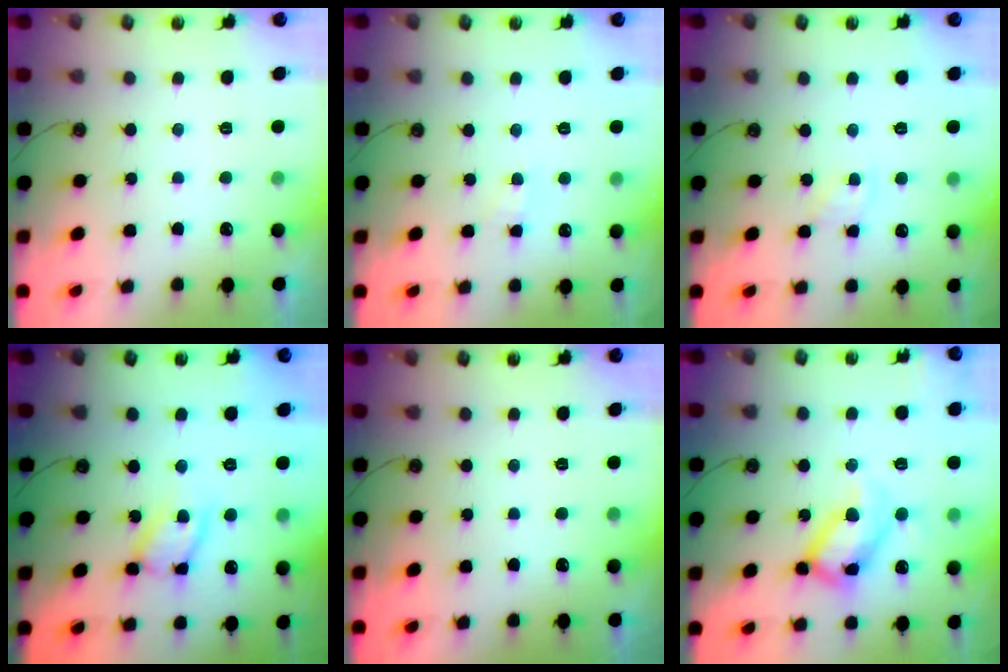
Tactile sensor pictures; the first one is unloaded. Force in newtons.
{"total": 3.7, "press": 3.6, "slide": 0.5}
{"total": 5.0, "press": 5.0, "slide": 0.7}
{"total": 12.2, "press": 12.2, "slide": 0.4}
{"total": 0.0}
{"total": 17.1, "press": 17.0, "slide": 1.6}